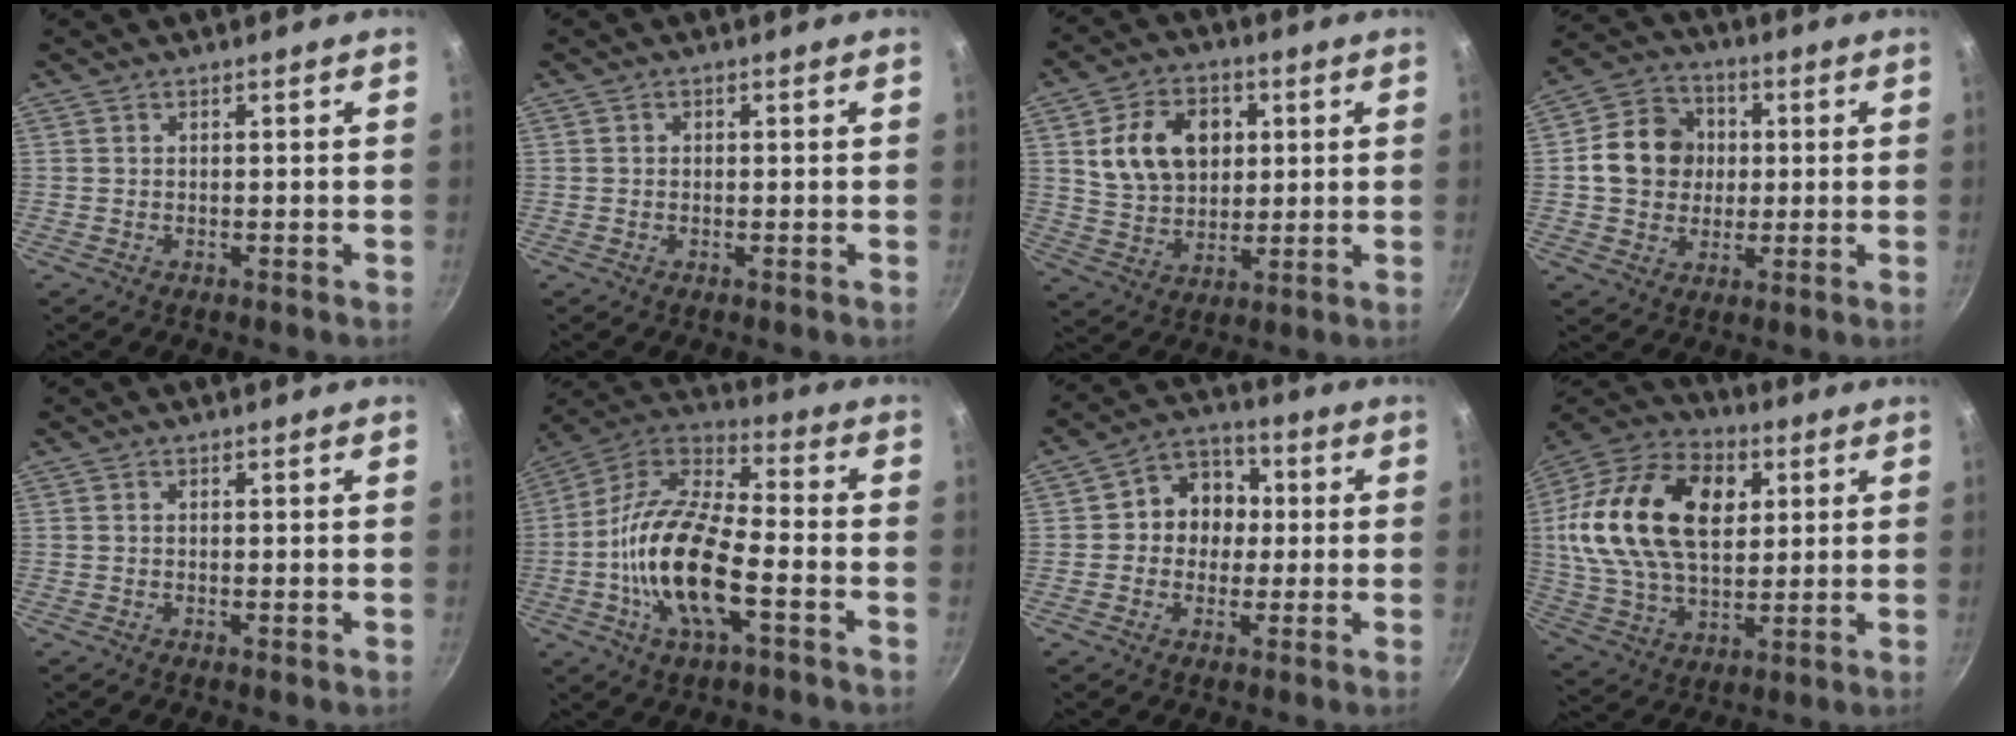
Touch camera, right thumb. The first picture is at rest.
{"total": 0.6, "force": [-0.1, 0.5, 0.1], "torque": [-0.001, 0.003, -0.002]}
{"total": 13.9, "force": [3.4, 10.2, 8.8], "torque": [-0.126, -0.005, 0.062]}
{"total": 11.8, "force": [1.0, 10.4, 5.6], "torque": [-0.065, 0.017, 0.009]}
{"total": 0.0}
{"total": 18.7, "force": [-5.1, 7.5, 16.3], "torque": [-0.312, 0.036, -0.118]}
{"total": 9.2, "force": [0.4, 8.1, 4.3], "torque": [-0.015, 0.020, -0.010]}
{"total": 25.2, "force": [5.4, 16.1, 18.7], "torque": [-0.327, 0.008, 0.088]}